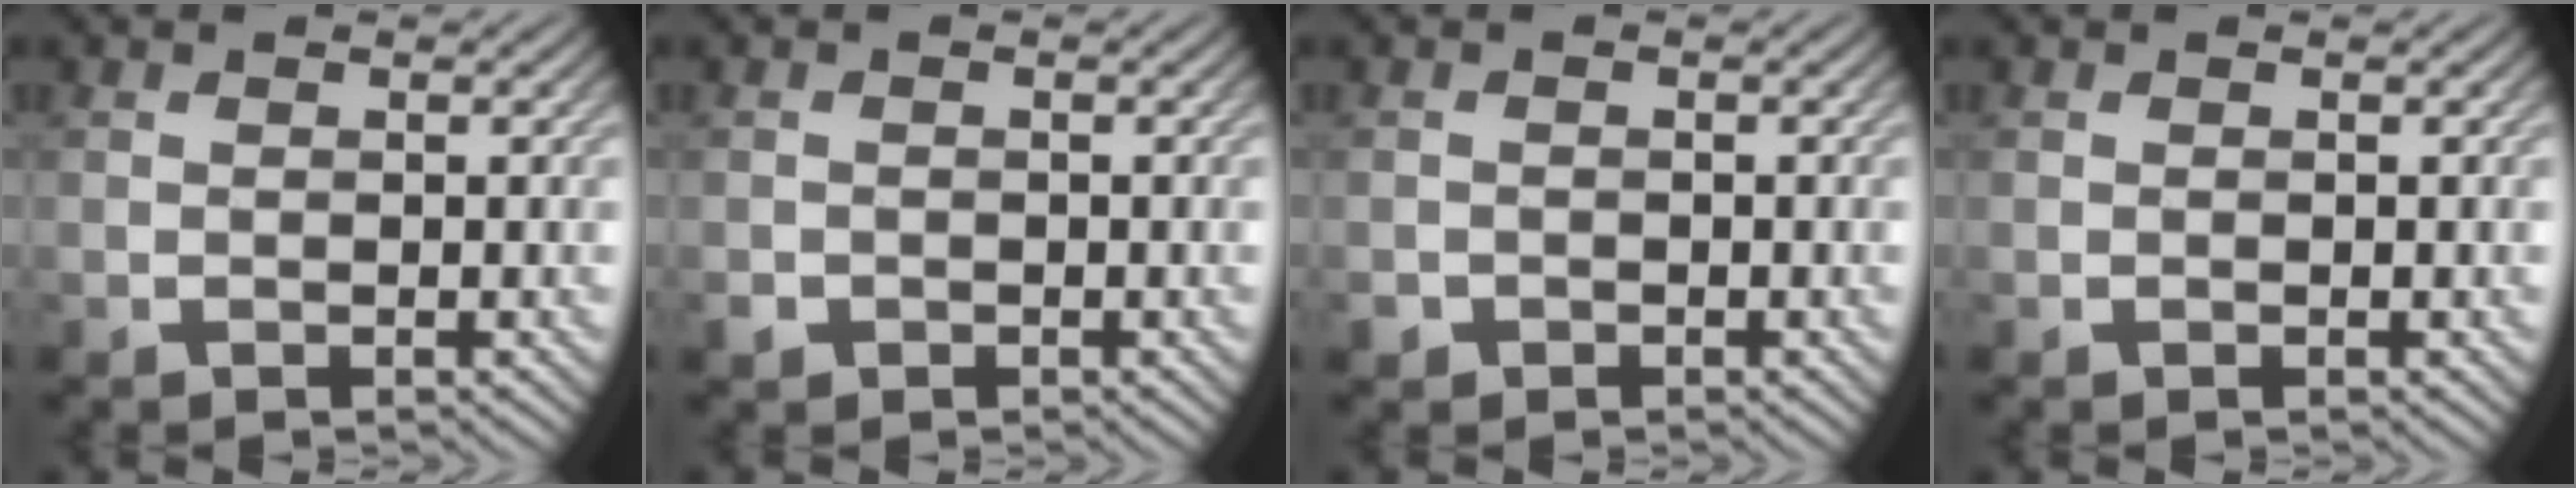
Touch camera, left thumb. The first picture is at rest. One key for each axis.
{"total": 1.2, "fx": -0.7, "fy": 0.9, "fz": 0.3, "tx": -0.006, "ty": -0.006, "tz": -0.016}
{"total": 1.4, "fx": -0.8, "fy": 1.0, "fz": 0.3, "tx": -0.007, "ty": -0.005, "tz": -0.020}
{"total": 0.0}